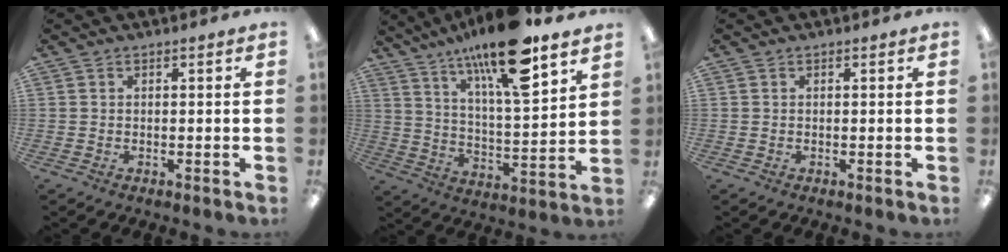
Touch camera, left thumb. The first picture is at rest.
{"total": 18.5, "force": [13.8, 3.8, 11.7], "torque": [-0.196, -0.088, 0.226]}
{"total": 0.0}